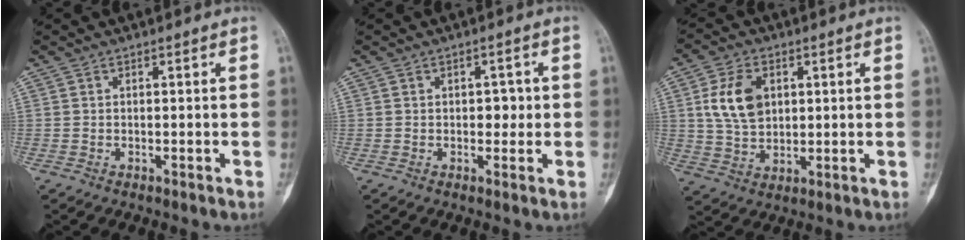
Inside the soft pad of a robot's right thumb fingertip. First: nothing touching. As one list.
[{"total": 2.6, "force": [0.1, 1.8, 1.9], "torque": [-0.005, 0.002, -0.002]}, {"total": 9.6, "force": [2.3, 6.4, 6.8], "torque": [-0.117, -0.005, 0.049]}]